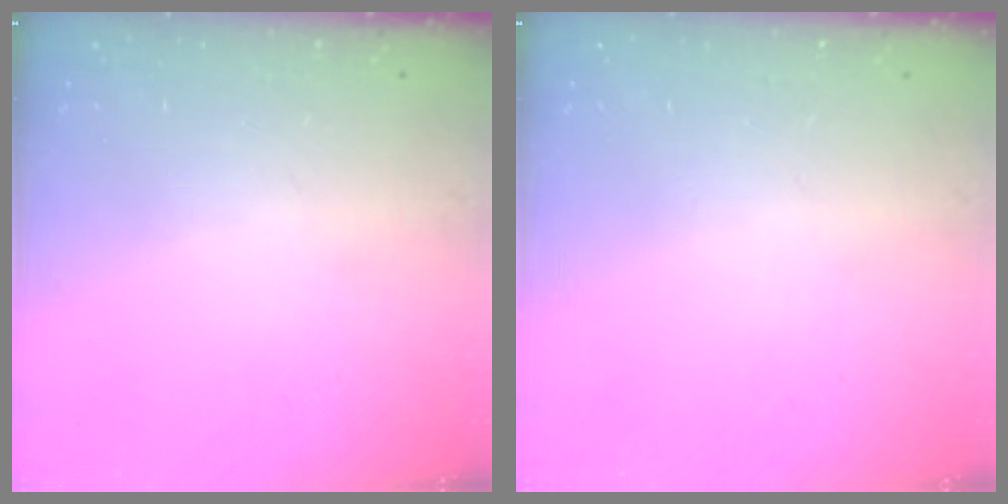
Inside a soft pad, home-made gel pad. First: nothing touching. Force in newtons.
{"total": 0.0}